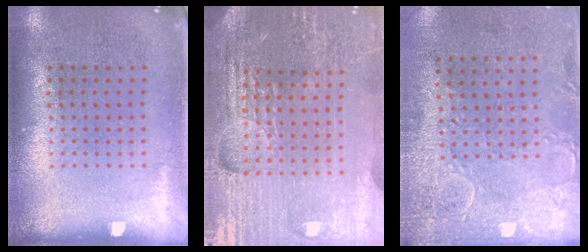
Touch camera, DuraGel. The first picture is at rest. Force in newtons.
{"total": 5.1, "press": 4.7, "slide": 1.9}
{"total": 2.9, "press": 2.3, "slide": 1.8}